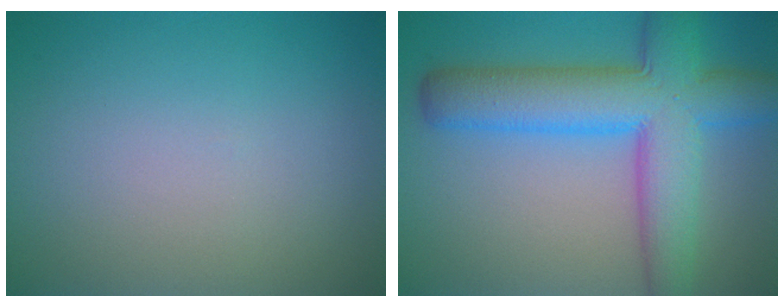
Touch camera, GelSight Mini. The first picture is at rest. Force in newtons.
{"total": 9.6, "press": 9.6, "slide": 0.3}